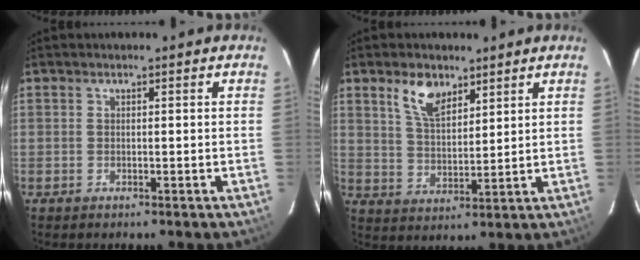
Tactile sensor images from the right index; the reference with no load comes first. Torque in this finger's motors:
{"motor_torque": [0.20, 0.14, 0.16, 0.04]}